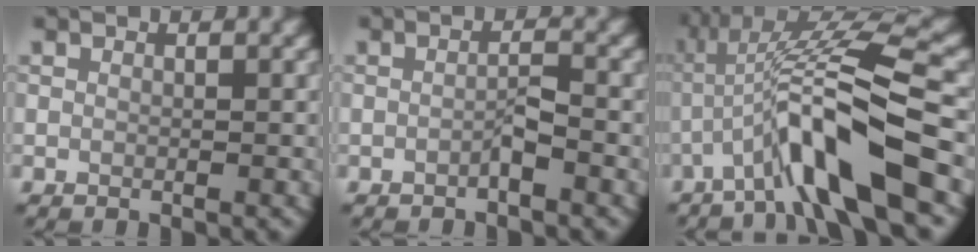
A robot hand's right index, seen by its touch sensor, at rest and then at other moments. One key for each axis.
{"total": 1.3, "fx": -0.7, "fy": 0.1, "fz": 1.0, "tx": -0.017, "ty": 0.006, "tz": -0.014}
{"total": 9.7, "fx": -4.2, "fy": 1.4, "fz": 8.6, "tx": -0.154, "ty": 0.019, "tz": -0.079}